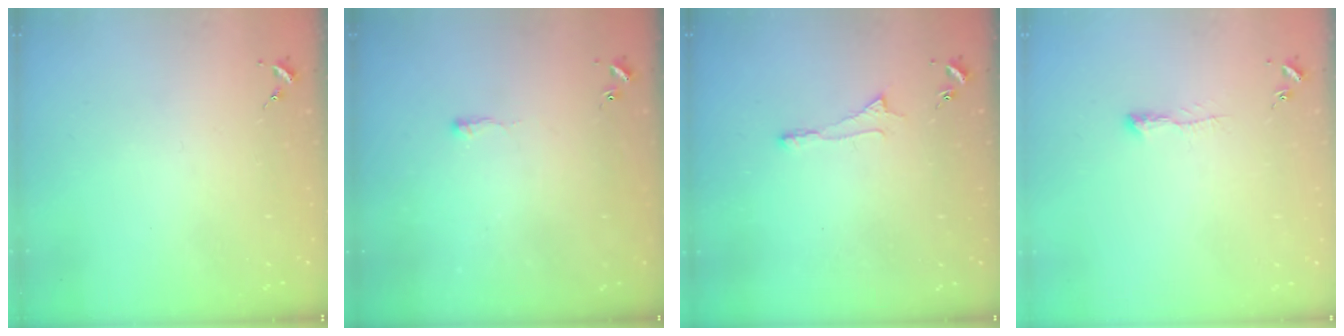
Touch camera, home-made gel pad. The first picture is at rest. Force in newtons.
{"total": 2.1, "press": 2.1, "slide": 0.5}
{"total": 3.5, "press": 3.4, "slide": 0.5}
{"total": 4.5, "press": 4.4, "slide": 0.7}